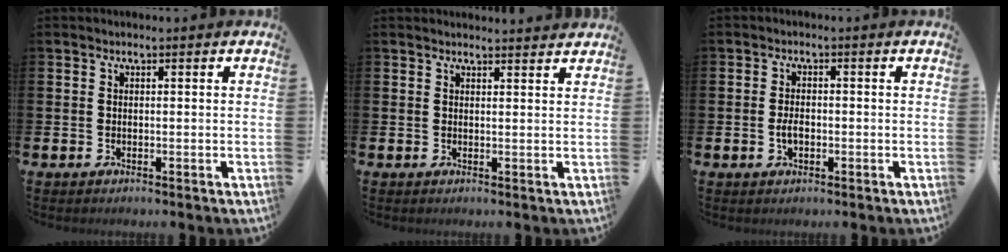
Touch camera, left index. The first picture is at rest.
{"total": 1.7, "force": [1.7, 0.0, -0.1], "torque": [0.010, -0.012, 0.028]}
{"total": 2.2, "force": [-0.4, 1.3, 1.8], "torque": [-0.030, 0.002, -0.009]}